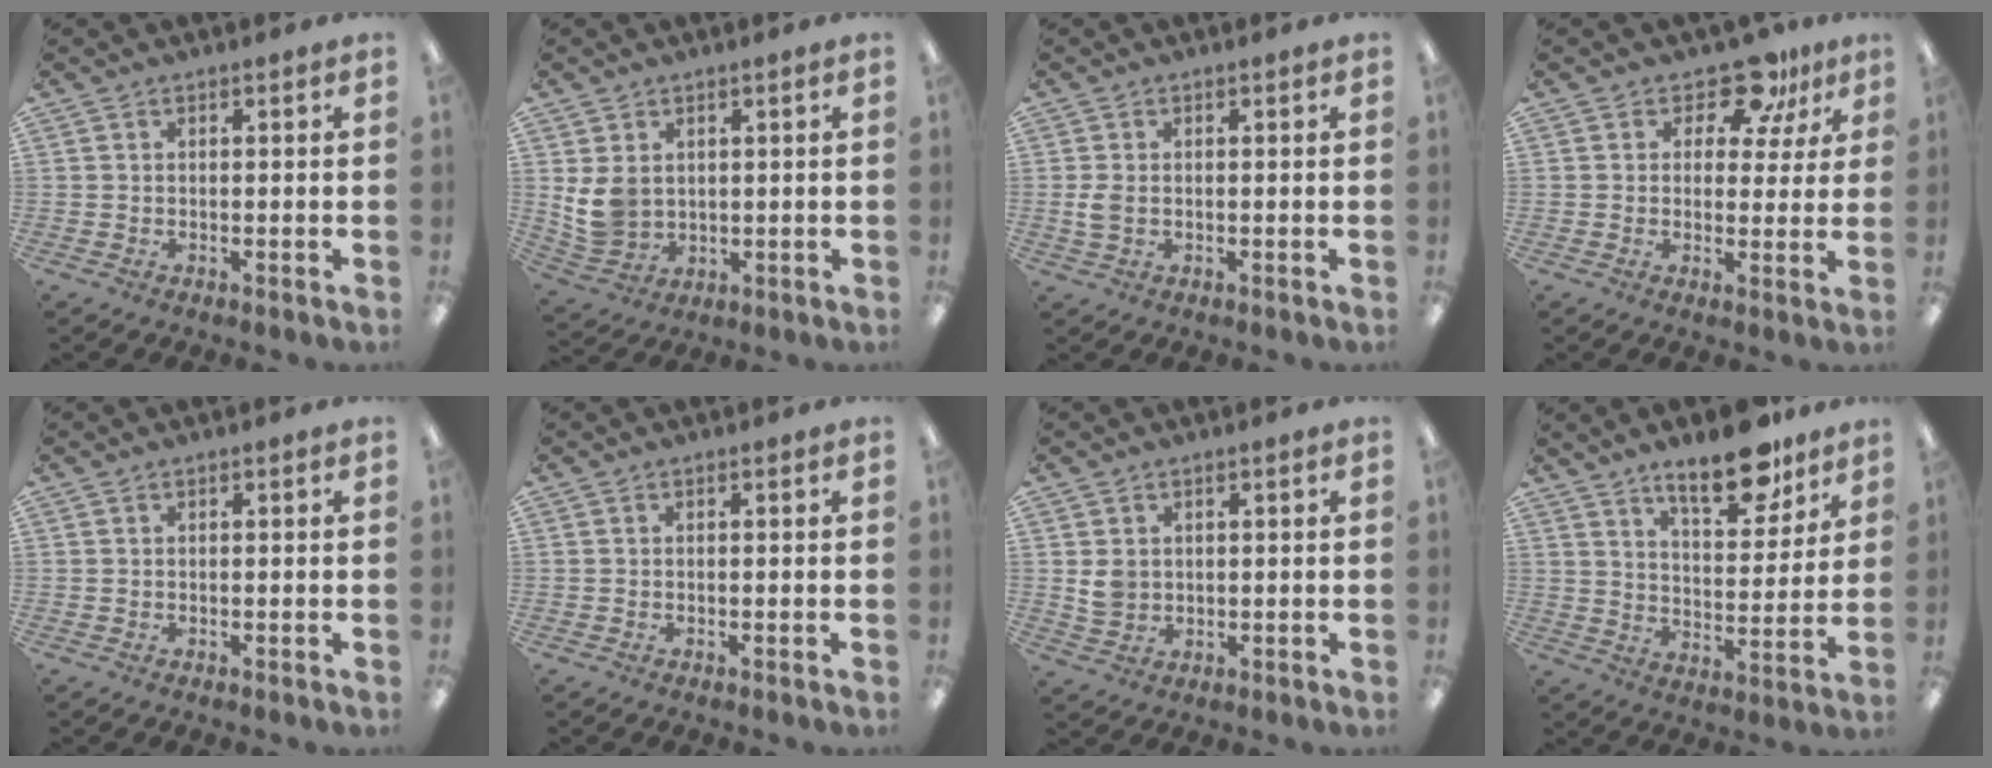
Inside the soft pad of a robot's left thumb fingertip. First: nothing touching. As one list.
[{"total": 6.8, "force": [1.9, 5.3, 3.7], "torque": [-0.096, -0.001, 0.041]}, {"total": 2.8, "force": [-0.1, 1.7, 2.3], "torque": [-0.050, 0.002, -0.004]}, {"total": 10.0, "force": [6.9, 5.3, 5.0], "torque": [-0.066, -0.039, 0.122]}, {"total": 0.0}, {"total": 0.0}, {"total": 3.8, "force": [1.0, 3.2, 1.7], "torque": [-0.026, 0.000, 0.019]}, {"total": 13.9, "force": [10.6, 5.0, 7.4], "torque": [-0.100, -0.060, 0.180]}]